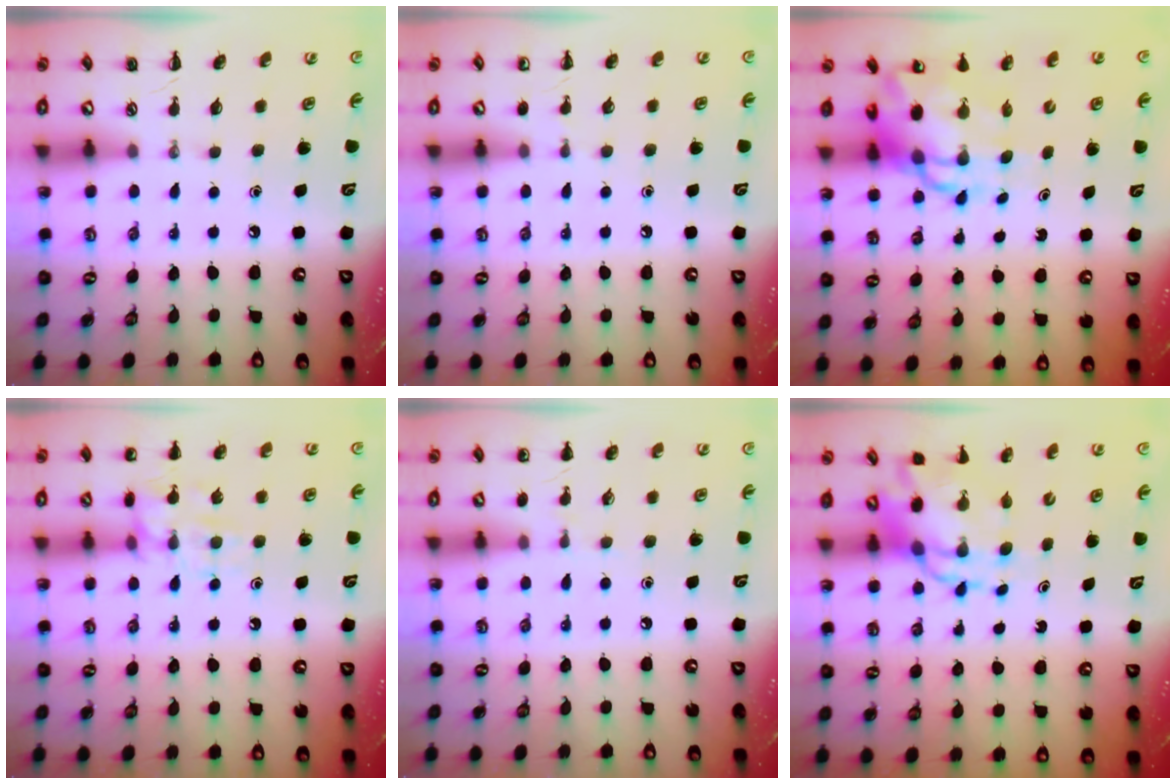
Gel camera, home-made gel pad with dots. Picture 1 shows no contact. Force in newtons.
{"total": 3.0, "press": 2.8, "slide": 1.0}
{"total": 10.1, "press": 9.7, "slide": 2.7}
{"total": 11.7, "press": 11.7, "slide": 0.6}
{"total": 4.8, "press": 4.5, "slide": 1.5}
{"total": 8.4, "press": 8.0, "slide": 2.2}